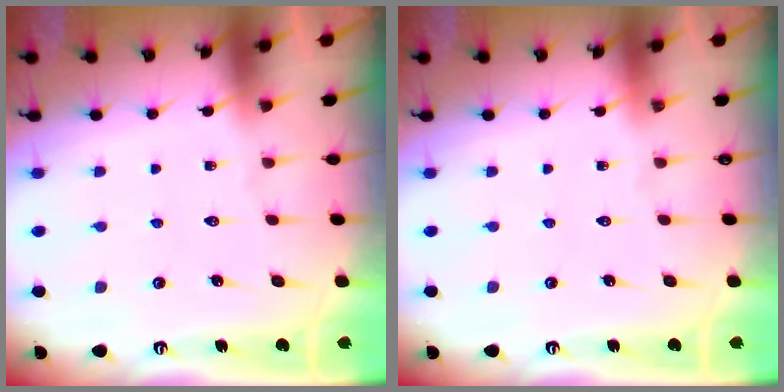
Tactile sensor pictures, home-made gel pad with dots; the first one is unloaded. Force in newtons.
{"total": 0.0}